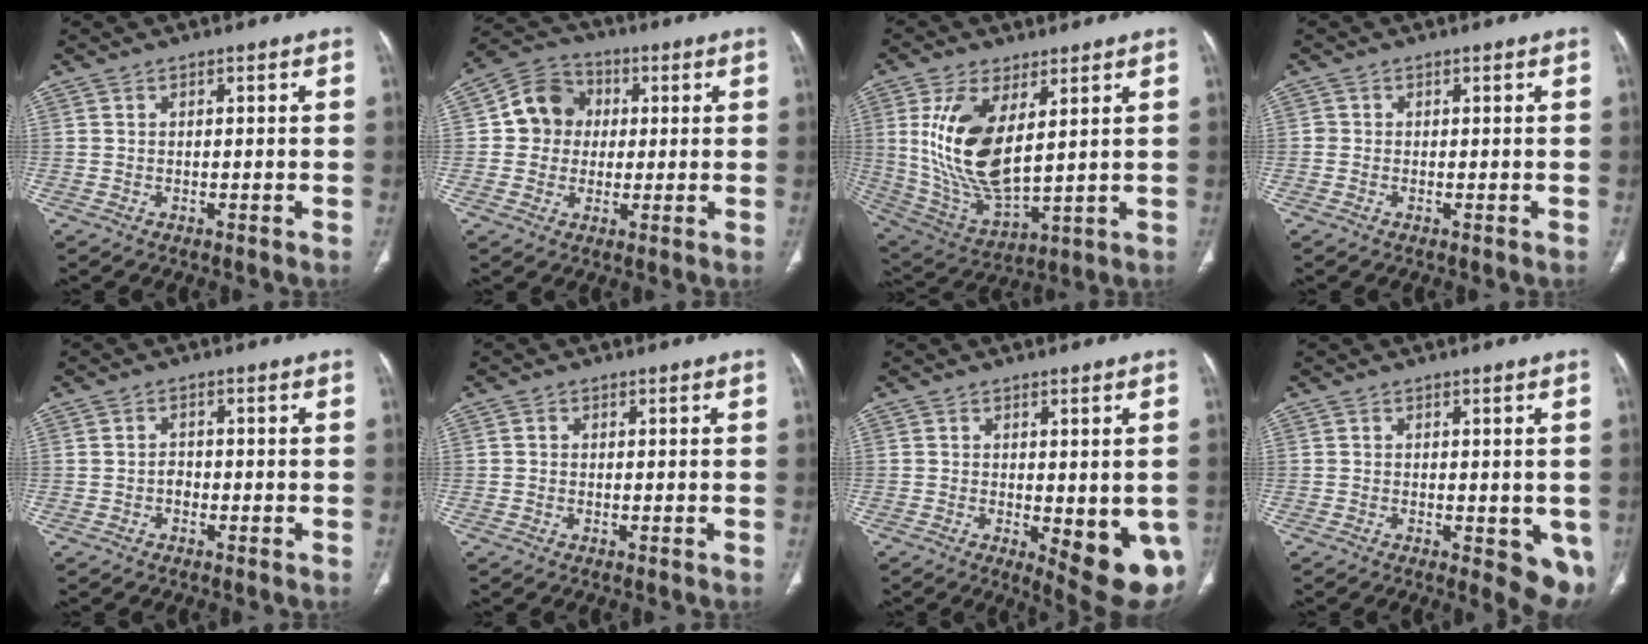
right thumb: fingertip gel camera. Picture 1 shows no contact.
{"total": 9.5, "force": [1.0, 8.7, 3.6], "torque": [-0.031, 0.014, 0.007]}
{"total": 16.6, "force": [4.6, 7.7, 13.9], "torque": [-0.274, -0.025, 0.107]}
{"total": 0.7, "force": [-0.1, 0.7, 0.1], "torque": [0.002, 0.004, -0.003]}
{"total": 1.5, "force": [-0.6, 1.2, 0.7], "torque": [-0.008, 0.006, -0.013]}
{"total": 0.6, "force": [0.0, 0.6, 0.2], "torque": [-0.001, 0.002, -0.002]}
{"total": 11.3, "force": [-2.9, 4.2, 10.1], "torque": [-0.112, -0.020, -0.025]}
{"total": 7.4, "force": [-1.8, 2.9, 6.6], "torque": [-0.064, -0.013, -0.020]}